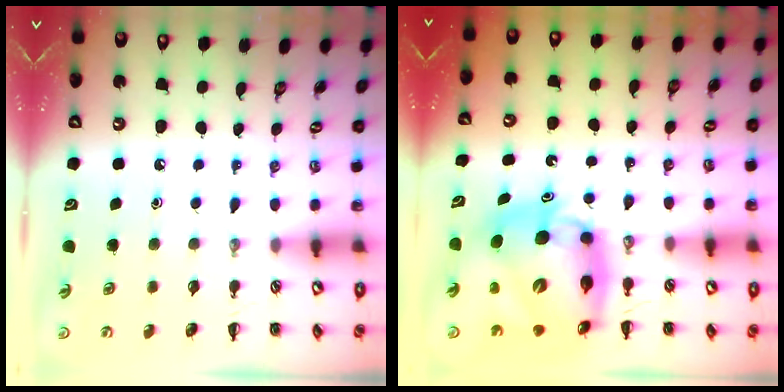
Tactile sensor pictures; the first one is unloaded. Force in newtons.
{"total": 12.3, "press": 12.0, "slide": 2.6}